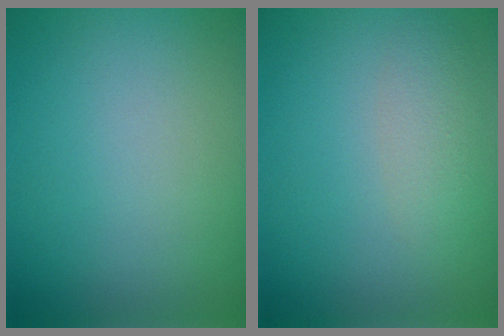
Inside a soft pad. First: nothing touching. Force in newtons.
{"total": 1.9, "press": 1.9, "slide": 0.0}